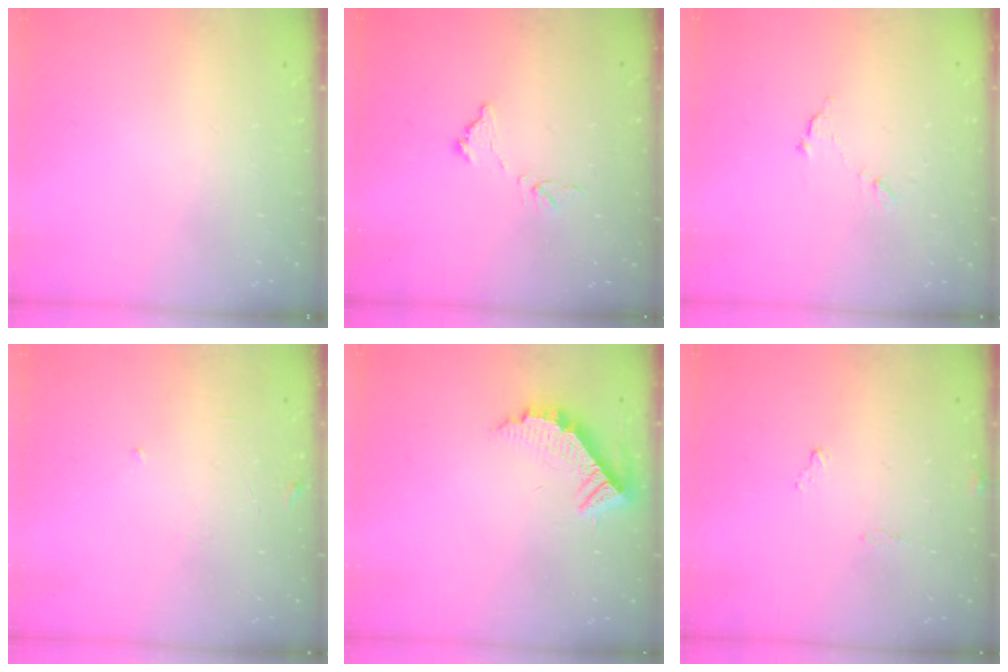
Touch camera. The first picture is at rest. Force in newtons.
{"total": 9.2, "press": 9.2, "slide": 0.6}
{"total": 6.1, "press": 6.1, "slide": 0.3}
{"total": 6.7, "press": 6.7, "slide": 0.4}
{"total": 11.2, "press": 11.2, "slide": 0.7}
{"total": 8.6, "press": 8.6, "slide": 0.5}